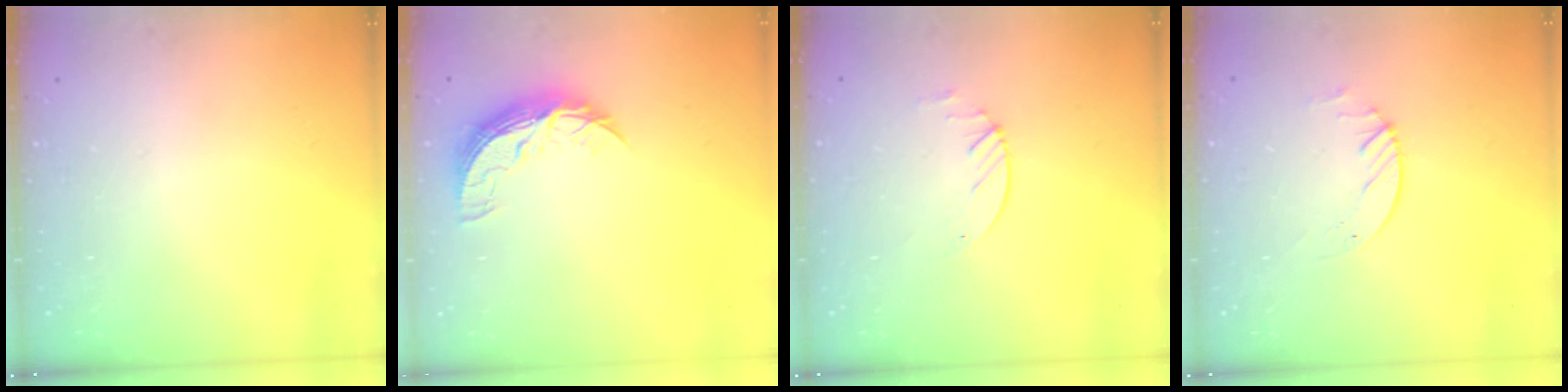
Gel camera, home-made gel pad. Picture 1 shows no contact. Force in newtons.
{"total": 8.5, "press": 8.5, "slide": 0.2}
{"total": 2.0, "press": 2.0, "slide": 0.2}
{"total": 2.5, "press": 2.5, "slide": 0.2}